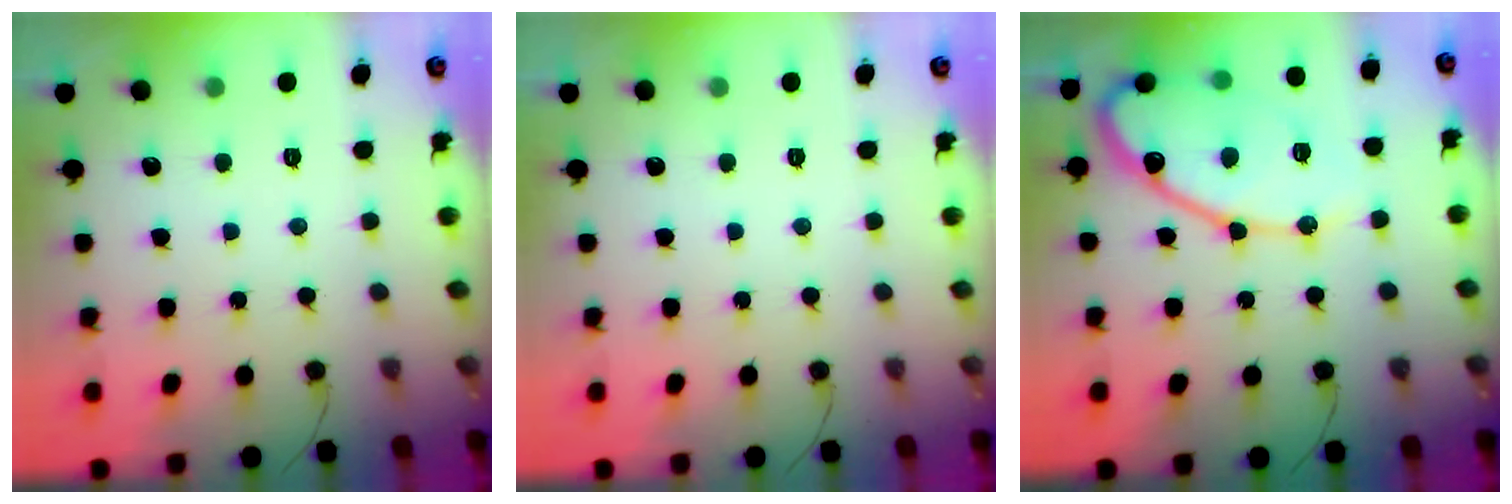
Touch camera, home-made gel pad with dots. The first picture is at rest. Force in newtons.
{"total": 0.0}
{"total": 16.3, "press": 16.2, "slide": 1.6}